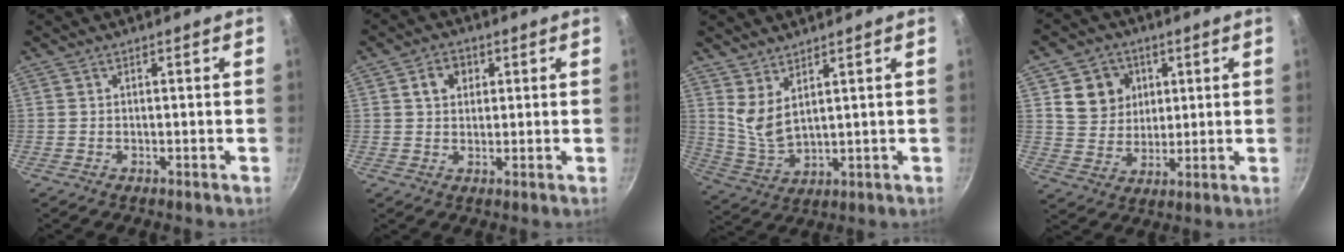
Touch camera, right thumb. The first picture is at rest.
{"total": 4.6, "force": [1.5, 3.7, 2.3], "torque": [-0.016, 0.004, 0.020]}
{"total": 6.4, "force": [4.2, 2.5, 4.1], "torque": [-0.073, -0.047, 0.095]}
{"total": 9.8, "force": [3.1, 8.6, 3.5], "torque": [-0.026, -0.009, 0.056]}